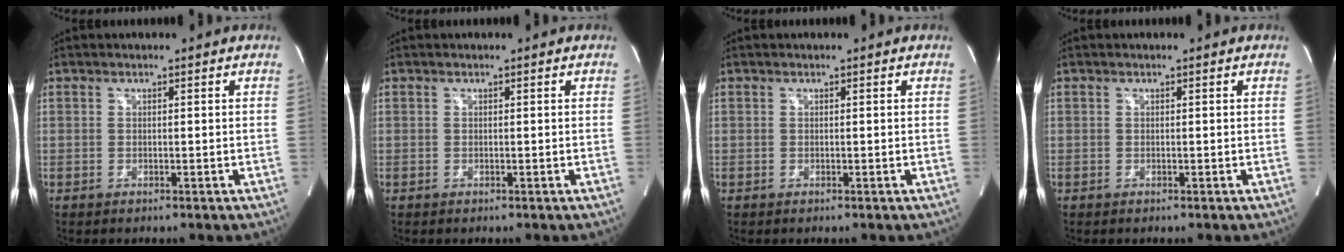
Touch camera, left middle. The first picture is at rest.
{"total": 0.0}
{"total": 0.0}
{"total": 0.0}